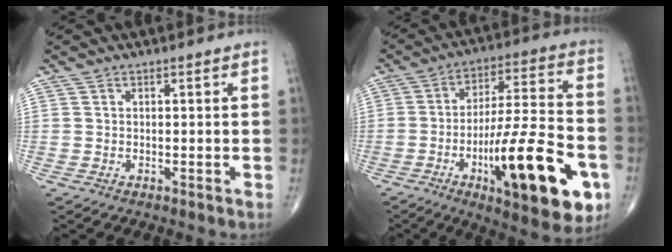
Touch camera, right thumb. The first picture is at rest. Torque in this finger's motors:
{"motor_torque": [0.06, 0.70, 0.93, 0.58, 0.16]}